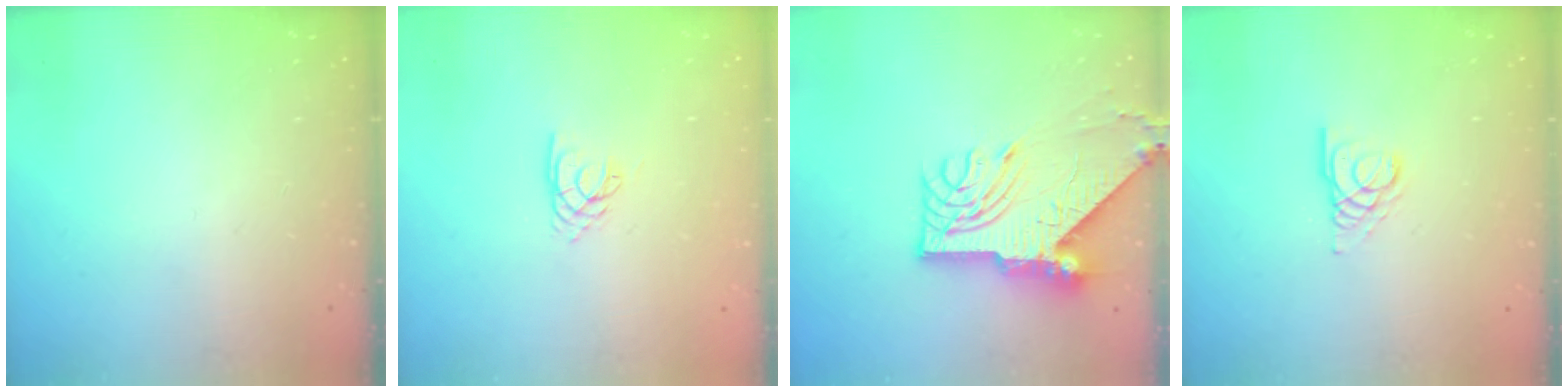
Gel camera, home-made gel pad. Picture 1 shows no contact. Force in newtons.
{"total": 2.1, "press": 2.1, "slide": 0.1}
{"total": 12.0, "press": 11.9, "slide": 1.4}
{"total": 4.1, "press": 4.1, "slide": 0.4}